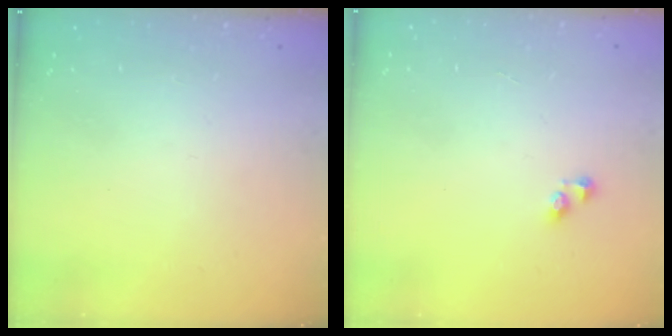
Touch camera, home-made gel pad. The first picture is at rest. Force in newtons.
{"total": 2.9, "press": 2.9, "slide": 0.1}